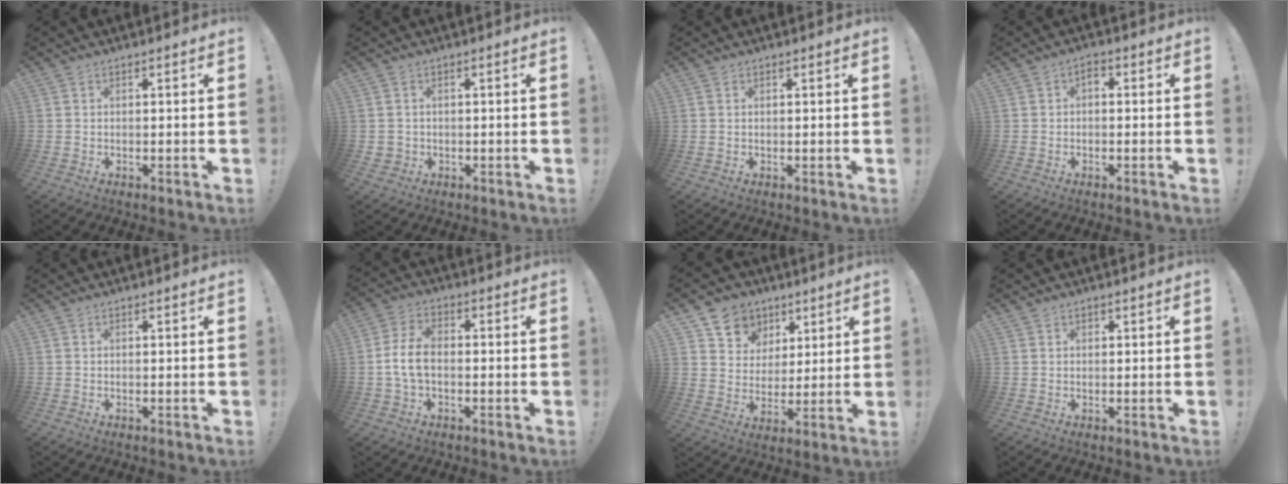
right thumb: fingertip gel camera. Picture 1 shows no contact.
{"total": 2.0, "force": [0.4, 1.9, 0.5], "torque": [-0.002, -0.003, 0.007]}
{"total": 0.9, "force": [0.7, 0.6, -0.2], "torque": [0.010, -0.002, 0.012]}
{"total": 1.8, "force": [-0.4, 1.3, 1.2], "torque": [-0.020, 0.005, -0.010]}
{"total": 0.0}
{"total": 8.2, "force": [-1.2, 5.1, 6.3], "torque": [-0.124, 0.006, -0.019]}
{"total": 9.7, "force": [5.0, 8.1, 1.6], "torque": [-0.020, -0.035, 0.101]}
{"total": 0.7, "force": [0.5, 0.4, 0.0], "torque": [0.003, -0.001, 0.010]}